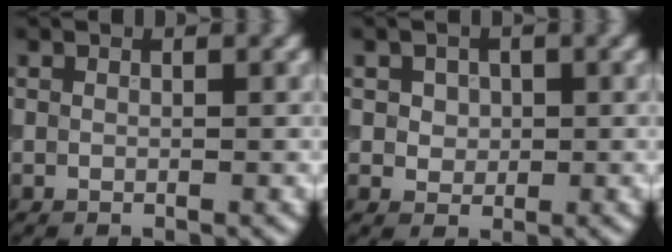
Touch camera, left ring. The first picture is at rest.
{"total": 2.1, "force": [0.6, 1.7, 1.0], "torque": [-0.024, 0.004, 0.015]}